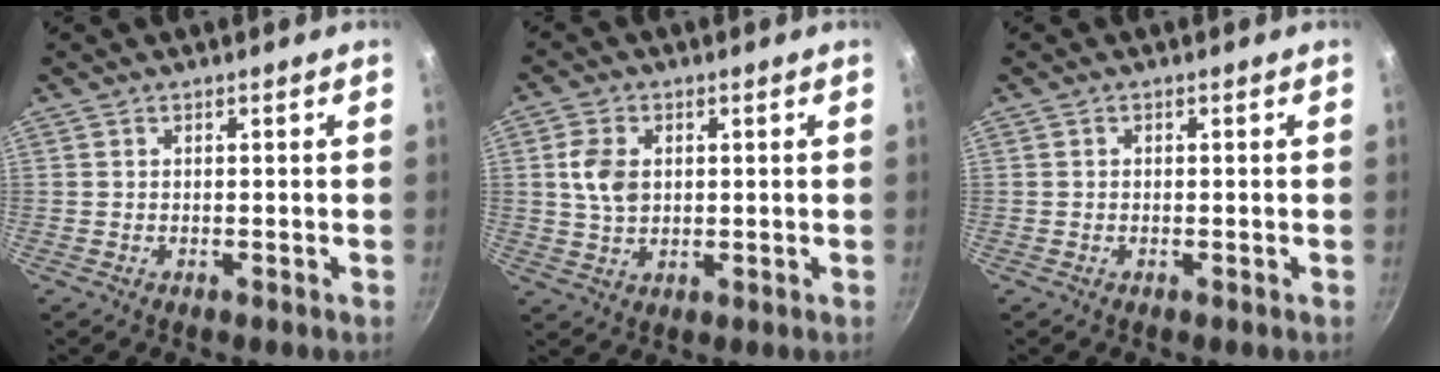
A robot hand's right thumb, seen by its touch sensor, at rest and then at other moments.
{"total": 6.5, "force": [1.2, 4.7, 4.4], "torque": [-0.075, -0.001, 0.022]}
{"total": 0.5, "force": [0.0, 0.5, 0.2], "torque": [-0.002, 0.004, 0.000]}